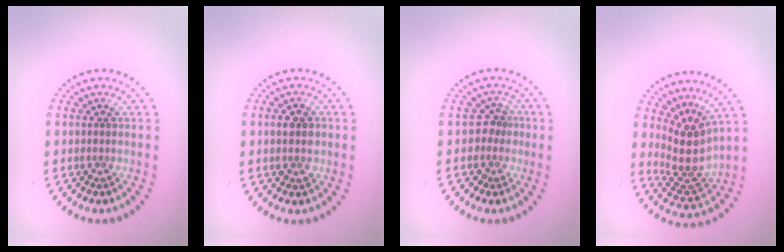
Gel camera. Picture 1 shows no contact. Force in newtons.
{"total": 2.8, "press": 2.8, "slide": 0.1}
{"total": 2.0, "press": 1.5, "slide": 1.4}
{"total": 4.1, "press": 3.0, "slide": 2.8}